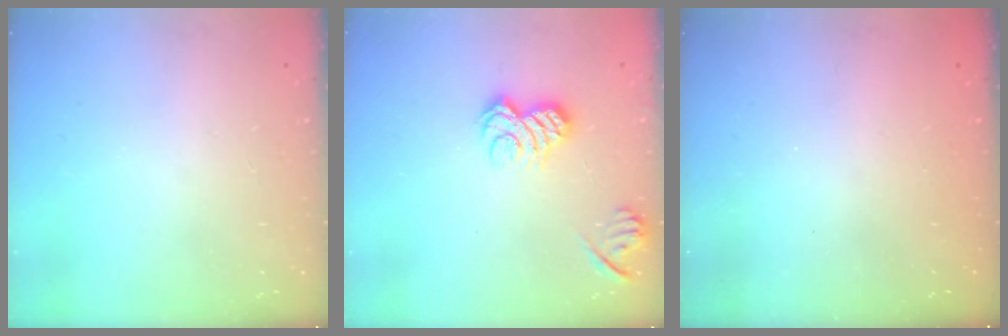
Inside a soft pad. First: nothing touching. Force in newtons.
{"total": 9.3, "press": 9.3, "slide": 0.3}
{"total": 2.5, "press": 2.4, "slide": 0.8}